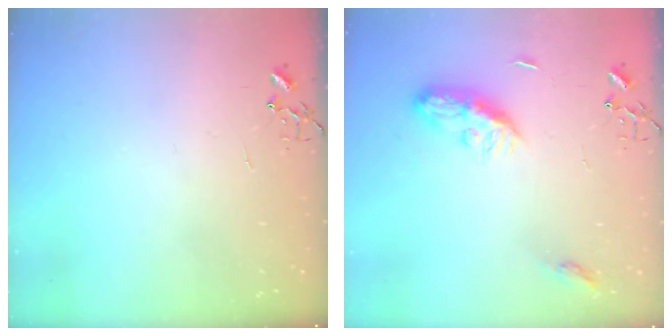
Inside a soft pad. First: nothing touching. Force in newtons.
{"total": 9.4, "press": 9.4, "slide": 0.1}